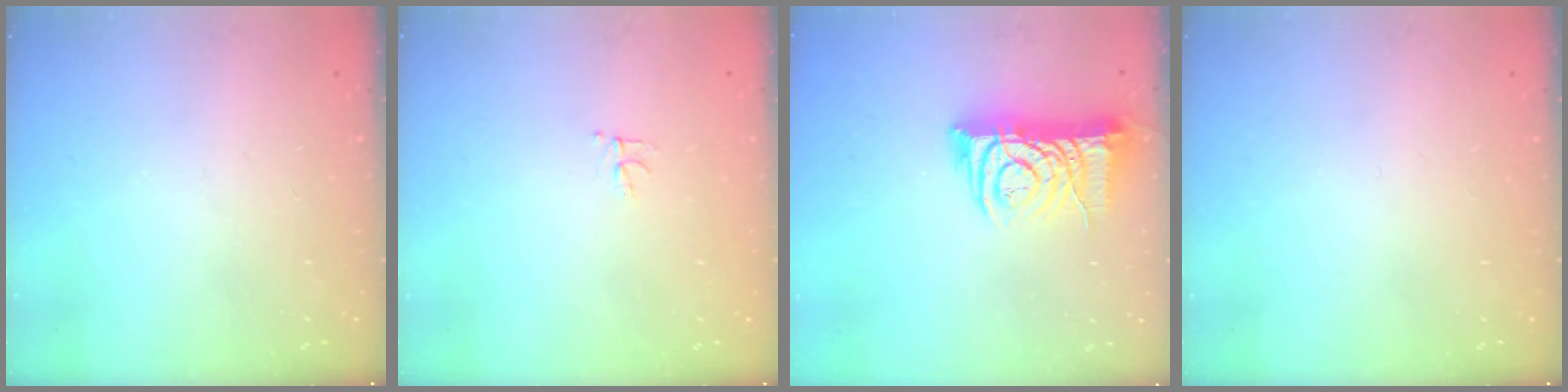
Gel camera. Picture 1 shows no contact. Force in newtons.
{"total": 2.8, "press": 2.8, "slide": 0.2}
{"total": 9.4, "press": 9.4, "slide": 1.2}
{"total": 0.0}